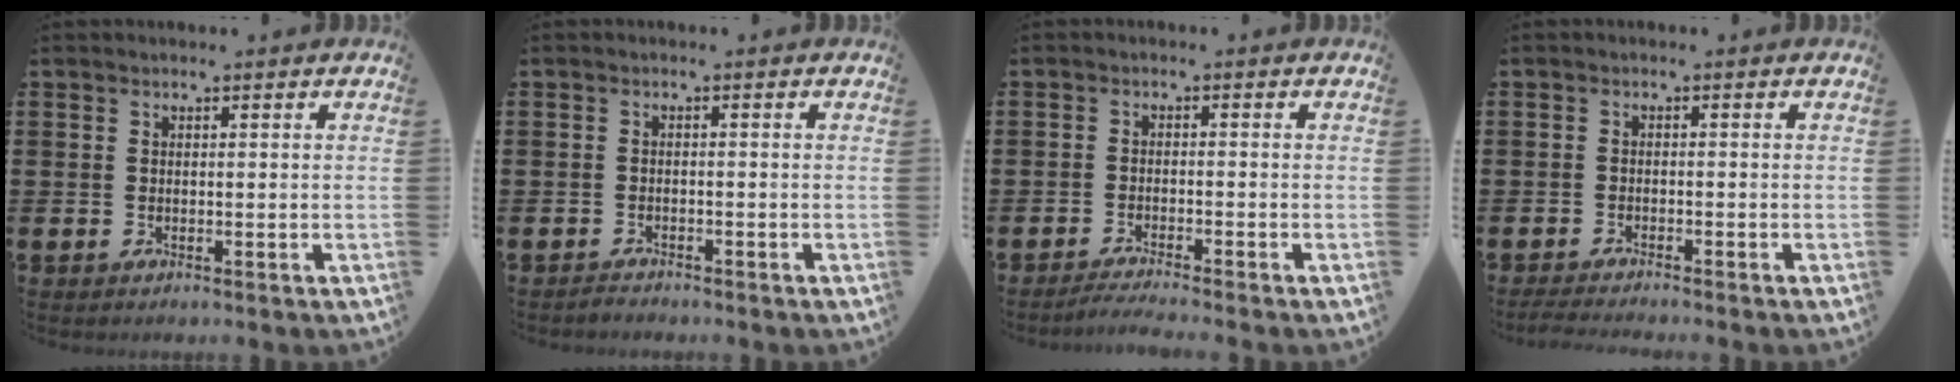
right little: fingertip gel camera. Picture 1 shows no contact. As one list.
[{"total": 0.9, "force": [-0.9, 0.1, 0.0], "torque": [-0.003, 0.001, -0.018]}, {"total": 1.5, "force": [-1.4, -0.2, 0.5], "torque": [-0.009, 0.002, -0.027]}, {"total": 1.3, "force": [-1.3, -0.1, 0.4], "torque": [-0.006, 0.002, -0.025]}]